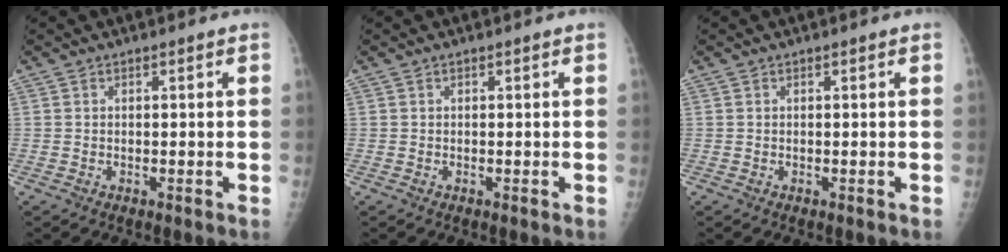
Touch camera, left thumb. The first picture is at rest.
{"total": 0.0}
{"total": 0.0}